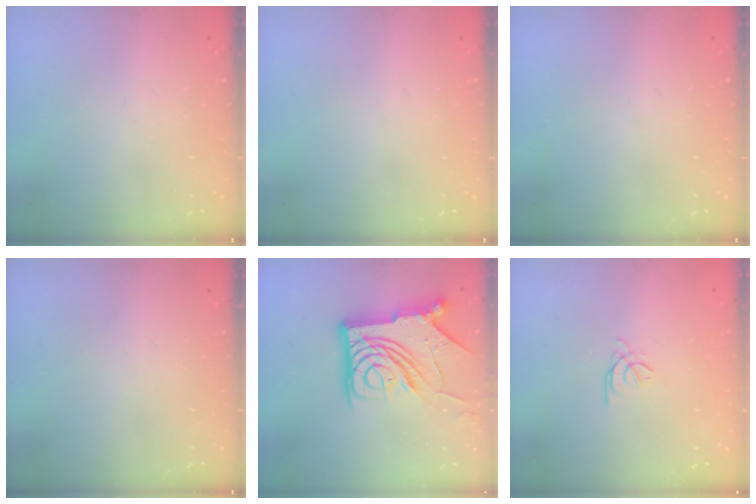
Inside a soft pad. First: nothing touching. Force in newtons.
{"total": 0.0}
{"total": 0.0}
{"total": 0.0}
{"total": 21.3, "press": 21.2, "slide": 2.4}
{"total": 1.4, "press": 1.3, "slide": 0.3}